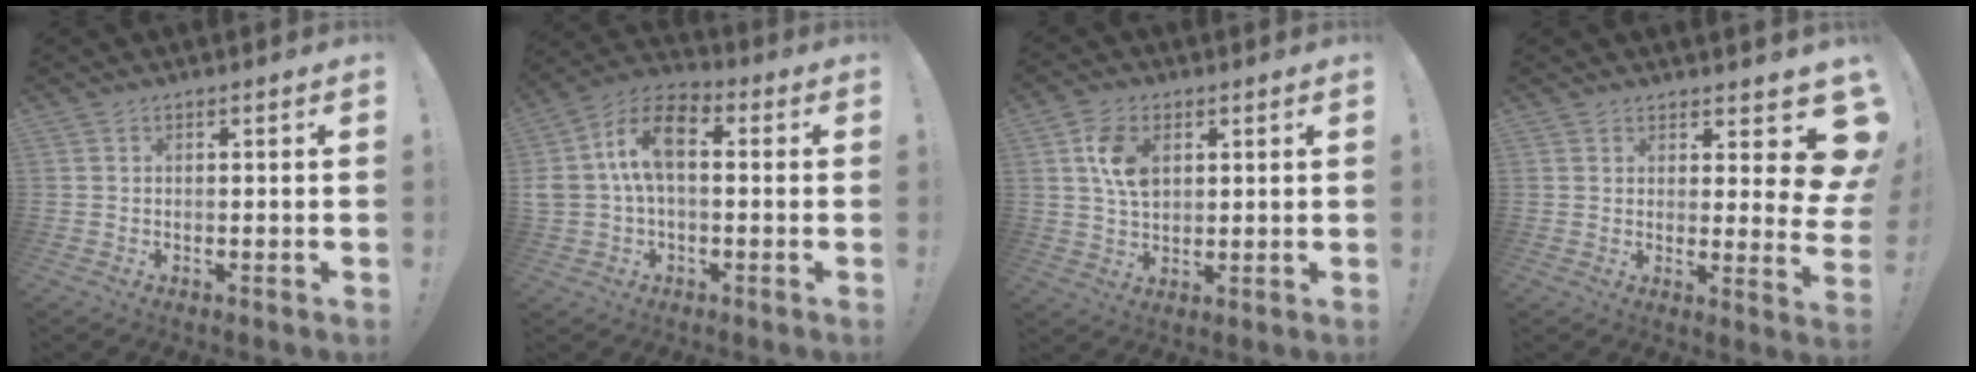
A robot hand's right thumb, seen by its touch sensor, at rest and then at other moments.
{"total": 13.3, "force": [1.8, 8.3, 10.3], "torque": [-0.184, 0.020, 0.035]}
{"total": 8.8, "force": [2.5, 5.9, 6.0], "torque": [-0.115, 0.002, 0.047]}
{"total": 7.9, "force": [4.4, 3.4, 5.7], "torque": [-0.049, -0.051, 0.081]}